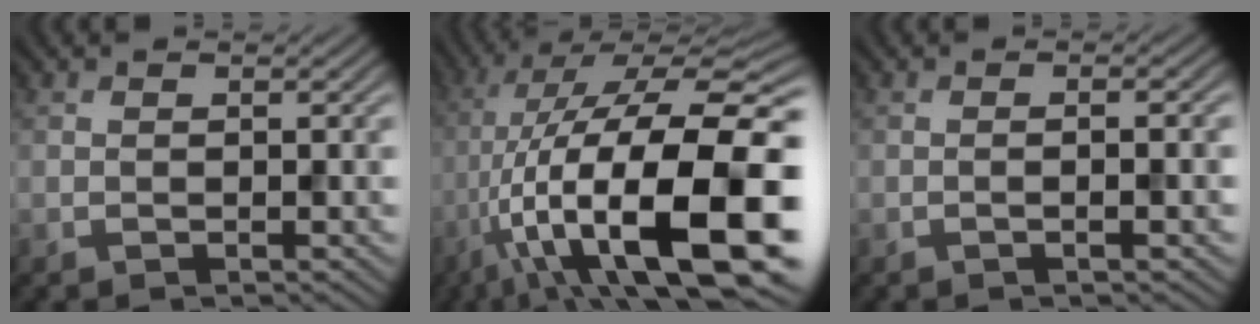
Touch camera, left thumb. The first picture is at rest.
{"total": 21.9, "force": [-6.0, 7.6, 19.6], "torque": [-0.321, -0.001, -0.094]}
{"total": 2.5, "force": [-0.7, 0.3, 2.4], "torque": [-0.036, 0.005, -0.017]}